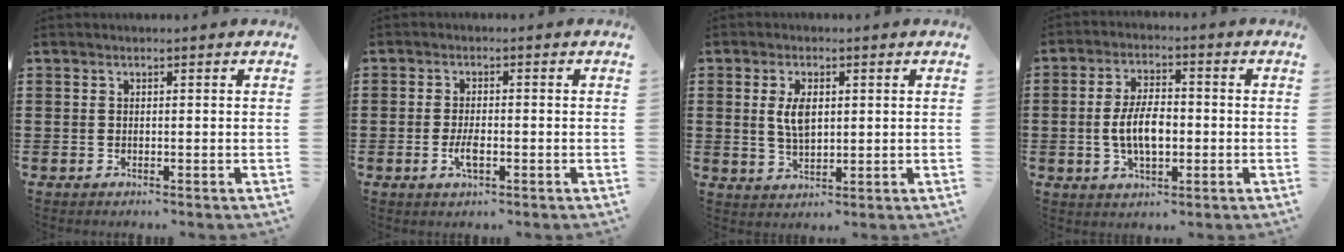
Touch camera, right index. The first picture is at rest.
{"total": 3.0, "force": [-0.9, 1.0, 2.7], "torque": [-0.065, -0.008, -0.019]}
{"total": 4.7, "force": [0.9, 2.3, 4.1], "torque": [-0.085, 0.008, 0.015]}
{"total": 6.8, "force": [-0.9, 3.3, 5.9], "torque": [-0.120, -0.003, -0.022]}